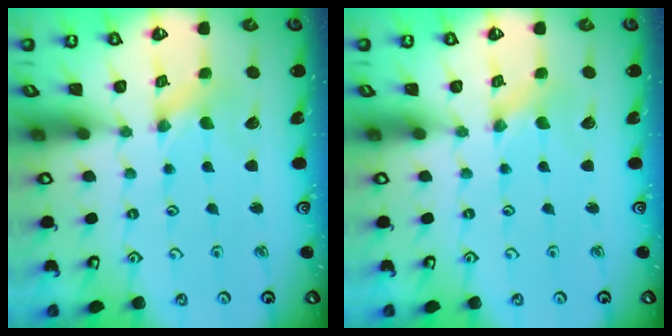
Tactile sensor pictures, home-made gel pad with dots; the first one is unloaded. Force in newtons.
{"total": 0.0}